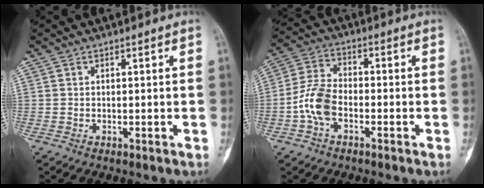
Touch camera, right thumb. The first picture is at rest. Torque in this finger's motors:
{"motor_torque": [0.51, 0.41, 0.31, -0.24, 0.08]}